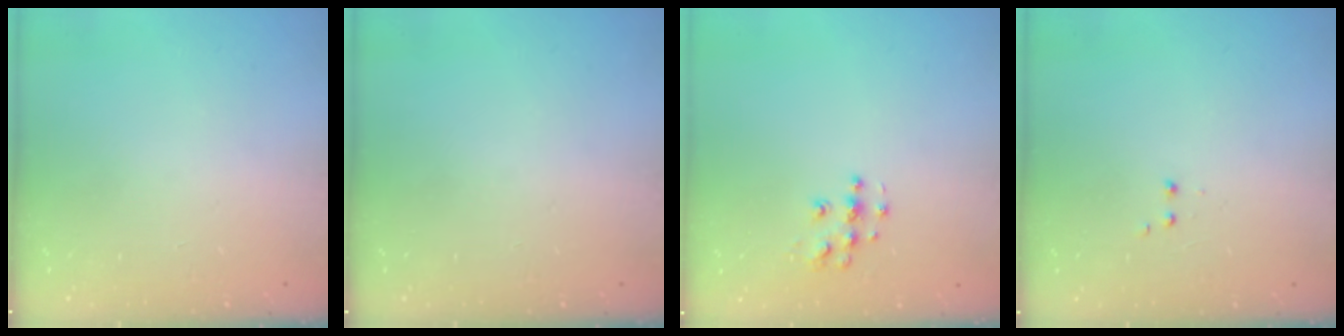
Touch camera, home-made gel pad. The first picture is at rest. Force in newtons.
{"total": 0.0}
{"total": 6.7, "press": 6.7, "slide": 0.3}
{"total": 1.9, "press": 1.8, "slide": 0.5}